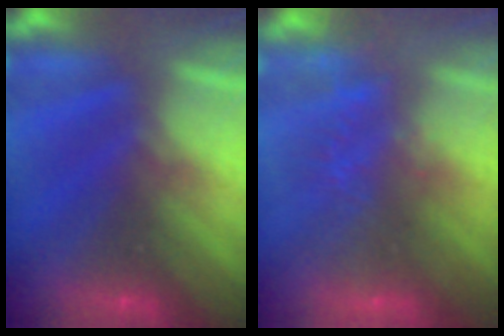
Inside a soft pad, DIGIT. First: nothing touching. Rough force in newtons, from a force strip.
{"total": 3.1}